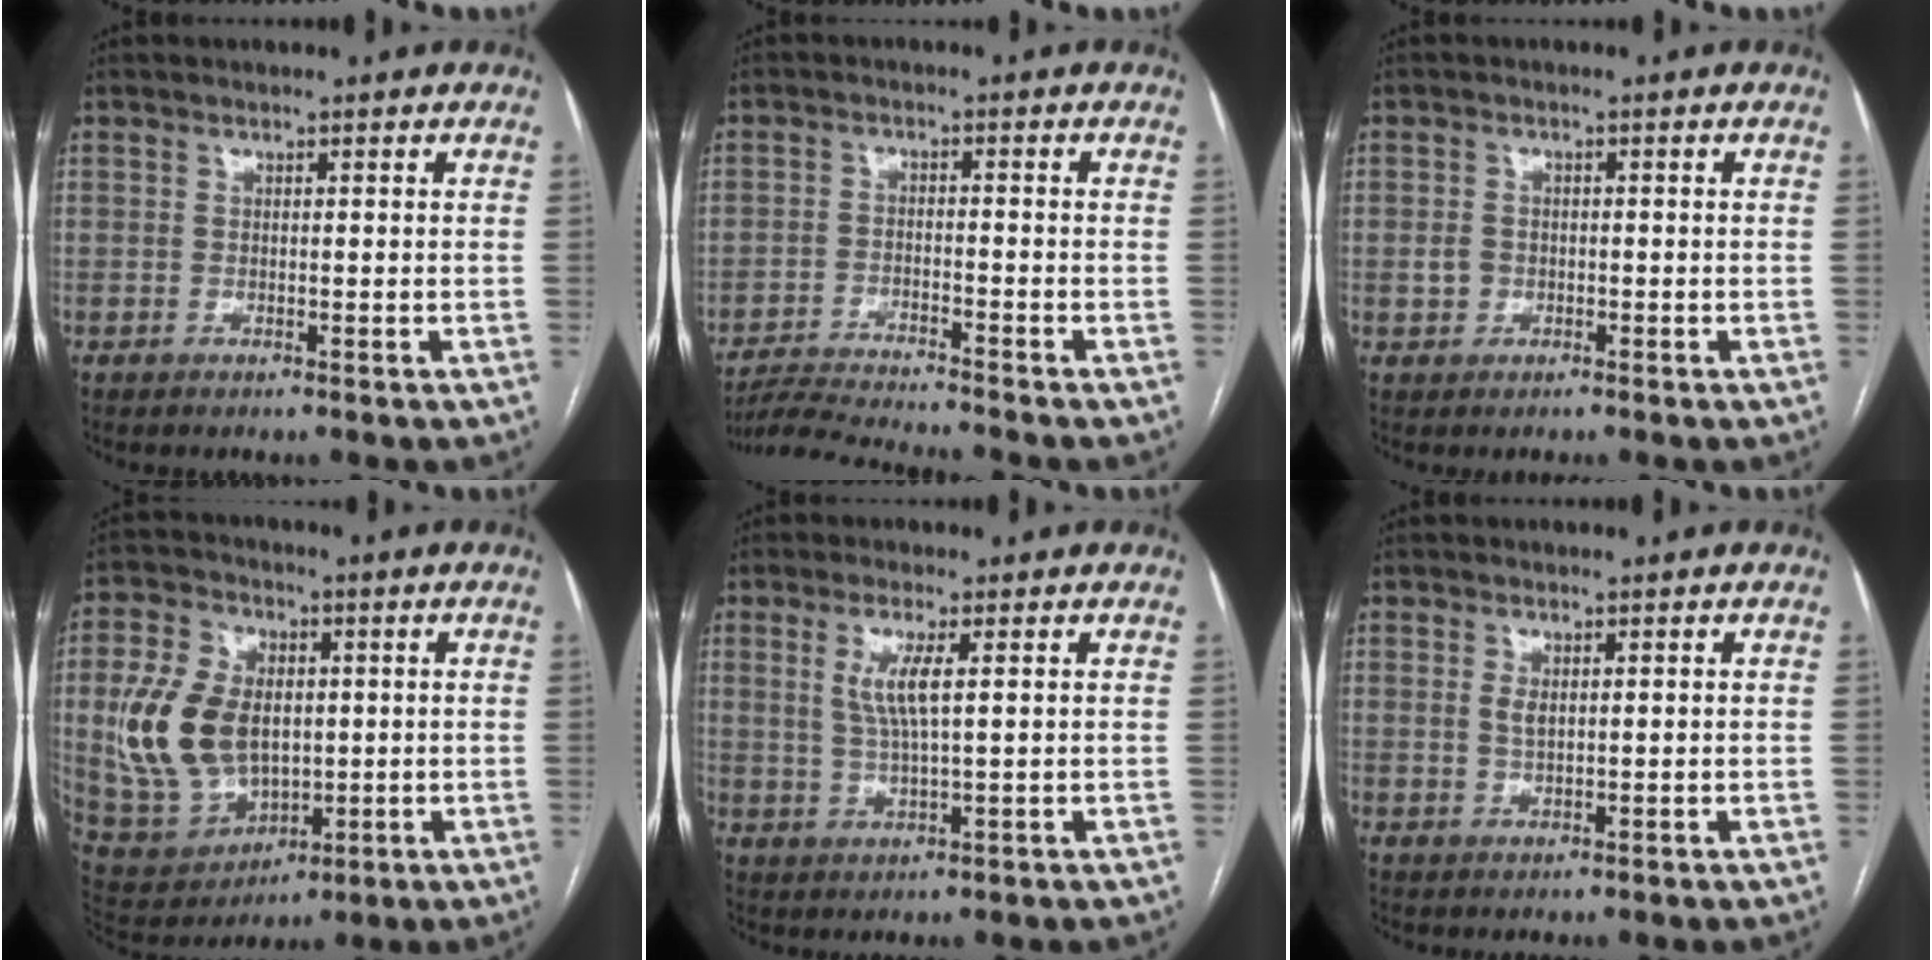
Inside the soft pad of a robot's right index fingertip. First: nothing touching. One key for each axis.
{"total": 8.3, "fx": -7.9, "fy": -1.4, "fz": 2.1, "tx": -0.032, "ty": -0.012, "tz": -0.142}
{"total": 1.9, "fx": -0.5, "fy": 1.6, "fz": 0.8, "tx": -0.016, "ty": 0.006, "tz": -0.006}
{"total": 15.9, "fx": 0.8, "fy": 10.7, "fz": 11.8, "tx": -0.259, "ty": 0.020, "tz": 0.035}
{"total": 5.2, "fx": 1.5, "fy": 0.6, "fz": 5.0, "tx": -0.106, "ty": -0.004, "tz": 0.034}
{"total": 1.9, "fx": 0.6, "fy": 0.9, "fz": 1.6, "tx": -0.029, "ty": -0.004, "tz": 0.013}